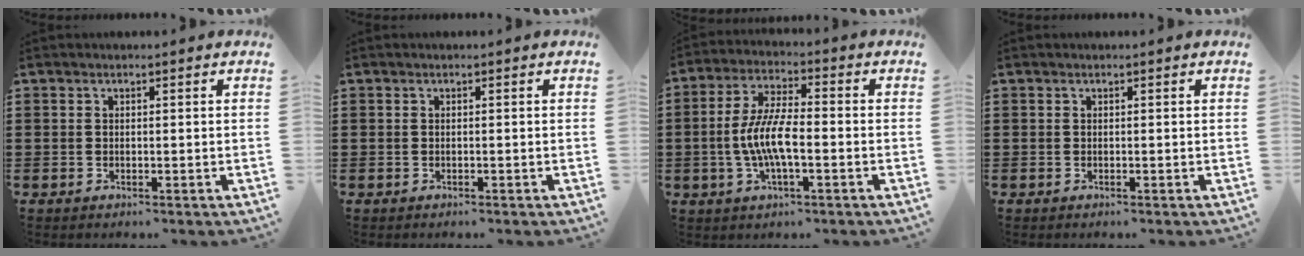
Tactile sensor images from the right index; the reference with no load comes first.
{"total": 0.0}
{"total": 7.7, "force": [-1.7, 2.5, 7.1], "torque": [-0.163, -0.009, -0.040]}
{"total": 0.0}